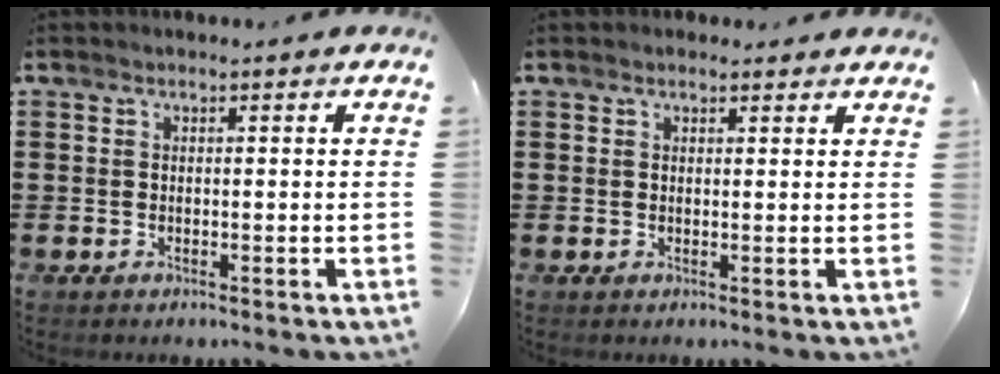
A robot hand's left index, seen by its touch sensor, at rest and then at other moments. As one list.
[{"total": 1.4, "force": [1.2, 0.5, 0.3], "torque": [-0.007, 0.005, 0.024]}]